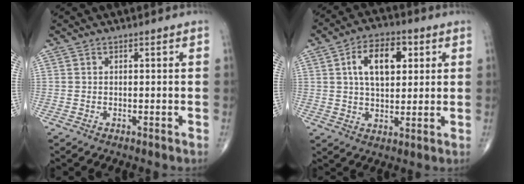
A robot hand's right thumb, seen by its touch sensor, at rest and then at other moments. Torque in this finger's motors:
{"motor_torque": [-0.12, 0.38, 0.72, 0.52, 0.07]}